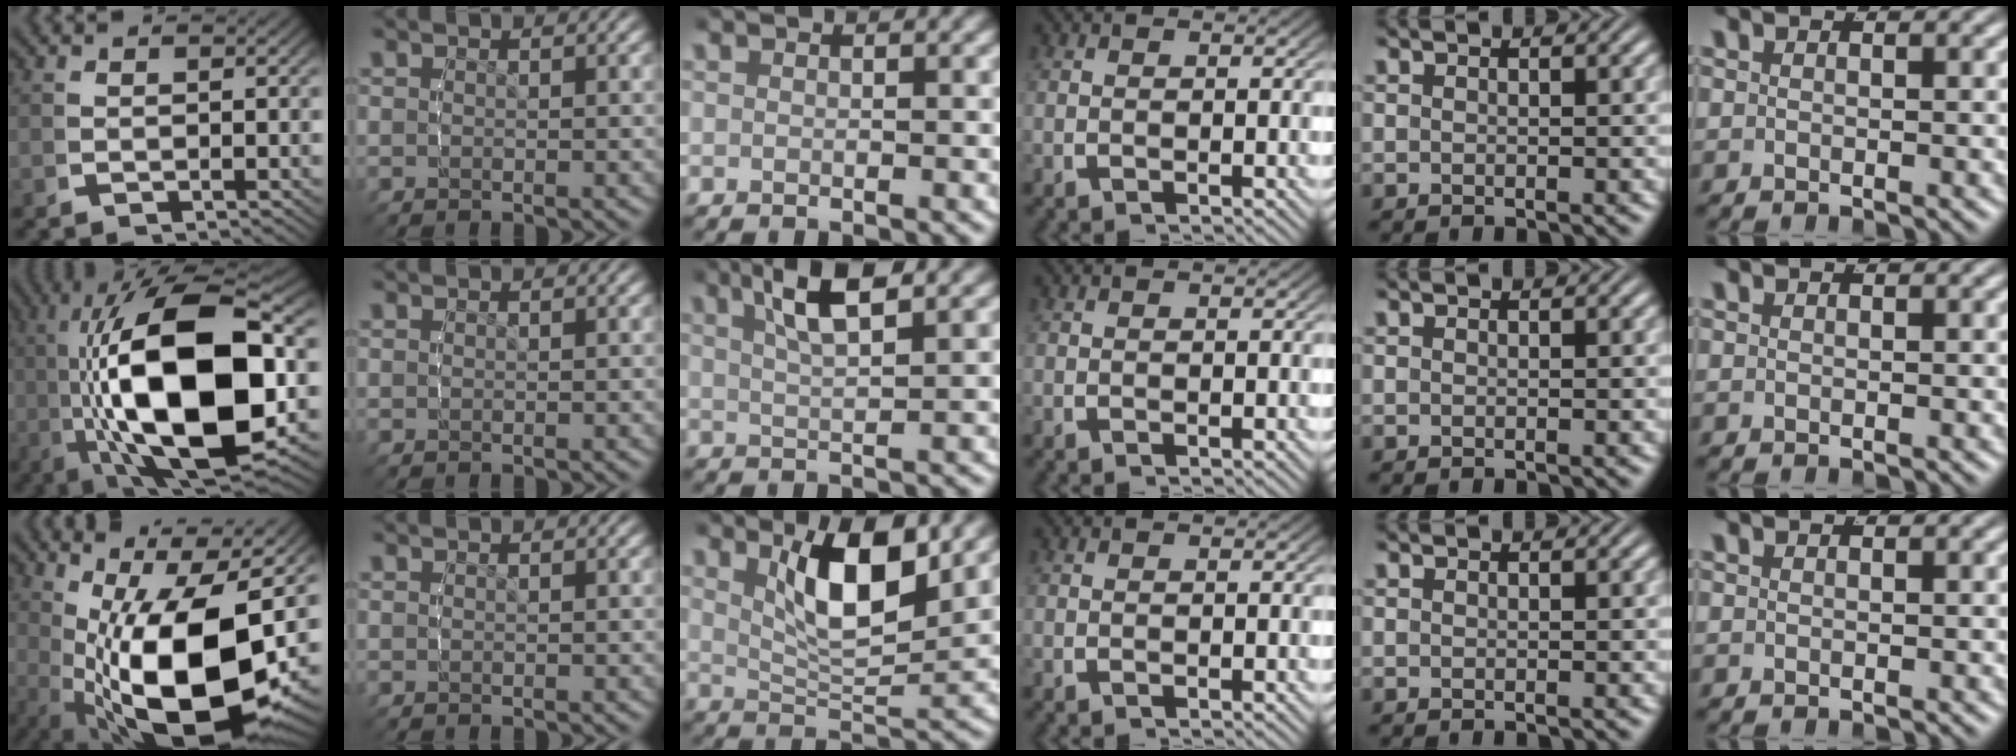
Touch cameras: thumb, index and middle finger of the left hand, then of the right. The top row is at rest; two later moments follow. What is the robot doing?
{"motion": "lift_and_place", "object": "glue stick"}